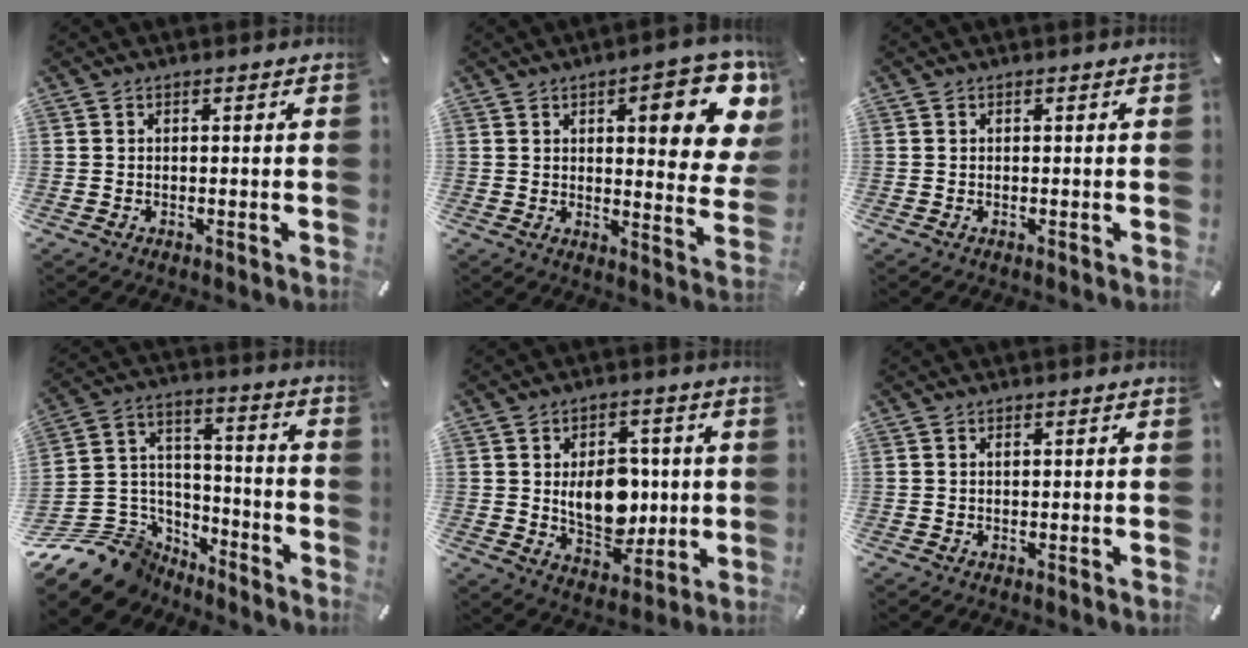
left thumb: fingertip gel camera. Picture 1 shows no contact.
{"total": 15.5, "force": [6.7, 5.5, 12.9], "torque": [-0.158, -0.040, 0.102]}
{"total": 0.0}
{"total": 13.1, "force": [-8.4, 9.5, 3.7], "torque": [-0.089, 0.031, -0.144]}
{"total": 11.9, "force": [0.5, 8.5, 8.3], "torque": [-0.119, 0.005, 0.012]}
{"total": 0.0}